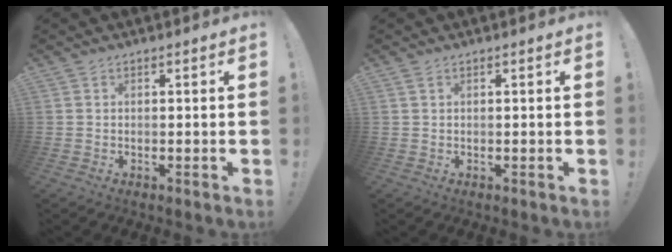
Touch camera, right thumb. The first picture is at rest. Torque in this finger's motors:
{"motor_torque": [-0.04, -0.06, 0.03, 0.05, -0.01]}